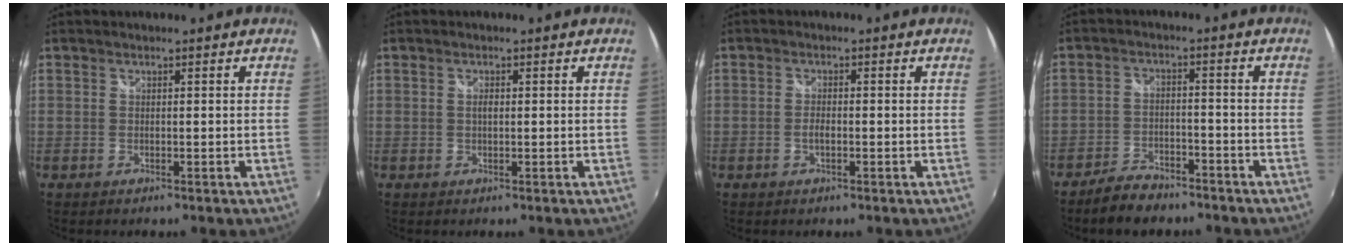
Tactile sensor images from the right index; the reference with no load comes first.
{"total": 1.1, "force": [0.1, 0.5, 1.0], "torque": [-0.018, 0.002, -0.001]}
{"total": 1.7, "force": [-0.6, 0.7, 1.4], "torque": [-0.029, -0.001, -0.011]}
{"total": 7.1, "force": [-5.8, 3.1, 2.7], "torque": [-0.078, 0.006, -0.094]}